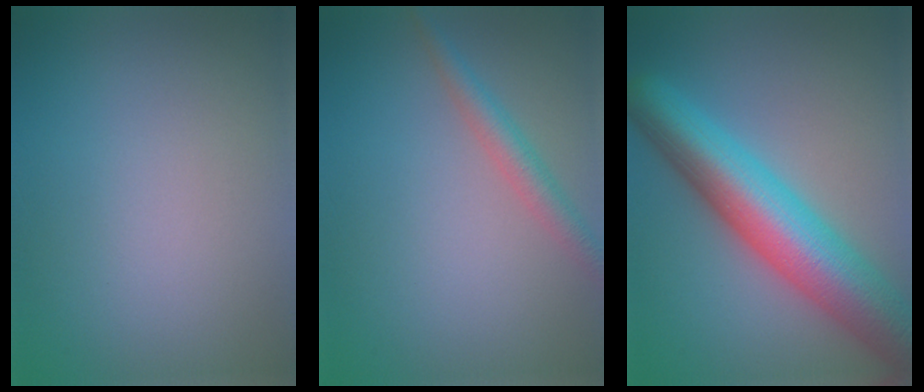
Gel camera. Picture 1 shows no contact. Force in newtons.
{"total": 2.4, "press": 2.4, "slide": 0.1}
{"total": 10.9, "press": 10.9, "slide": 0.3}